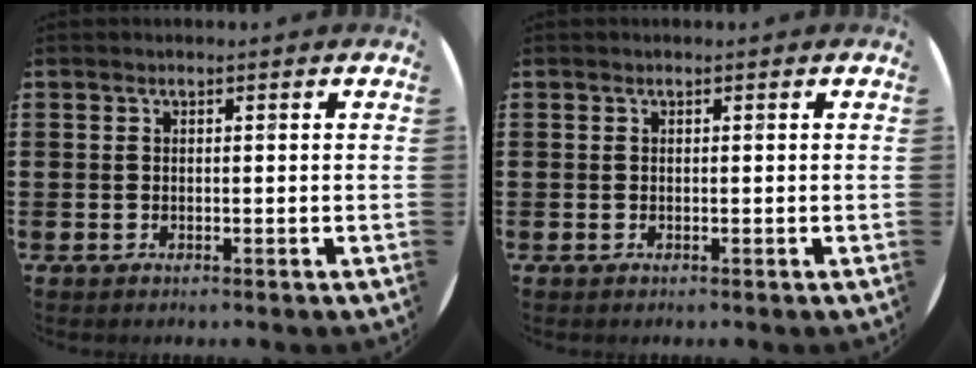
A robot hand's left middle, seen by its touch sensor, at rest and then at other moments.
{"total": 0.0}